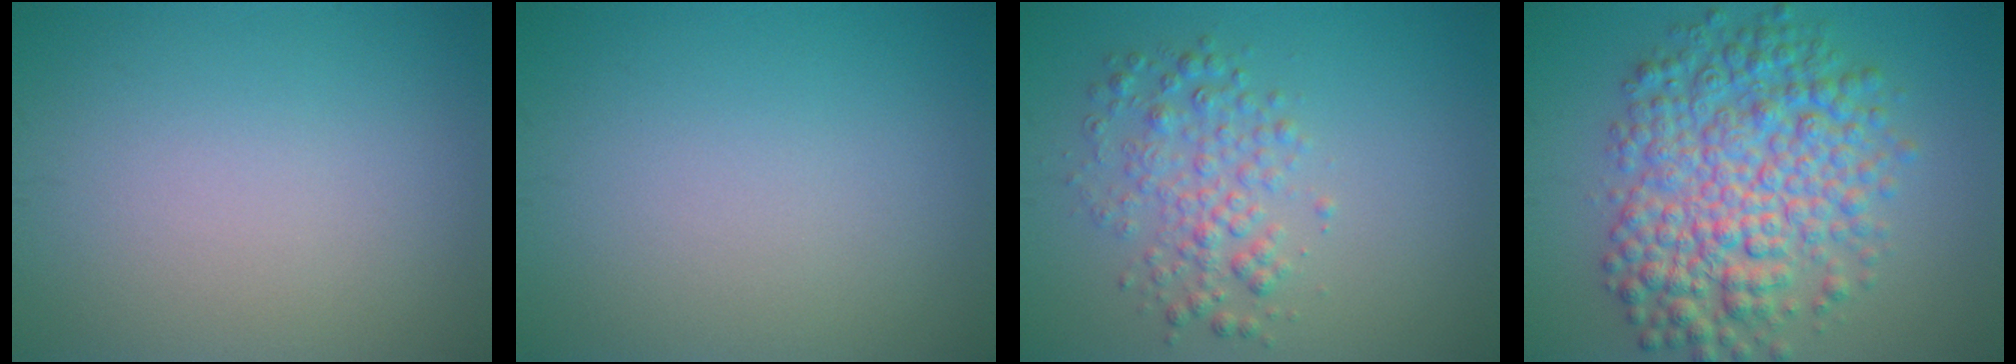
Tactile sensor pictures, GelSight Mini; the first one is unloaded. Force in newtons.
{"total": 0.0}
{"total": 3.2, "press": 3.2, "slide": 0.1}
{"total": 8.6, "press": 8.6, "slide": 0.1}